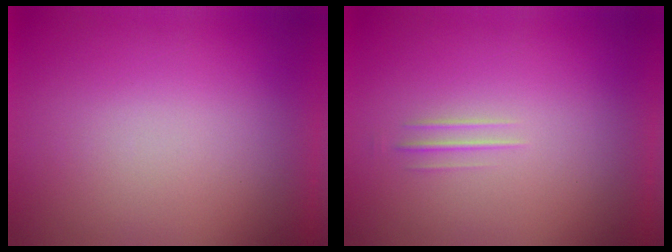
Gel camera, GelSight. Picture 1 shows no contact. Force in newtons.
{"total": 1.5}